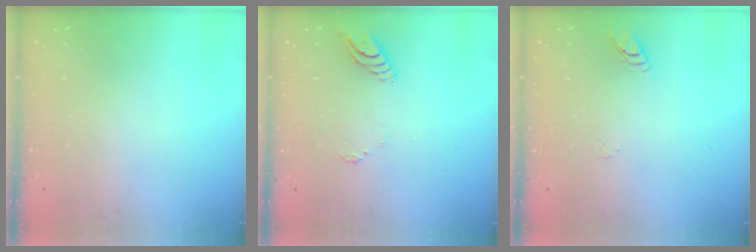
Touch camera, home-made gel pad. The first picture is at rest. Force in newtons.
{"total": 6.2, "press": 6.1, "slide": 0.5}
{"total": 3.3, "press": 3.3, "slide": 0.3}